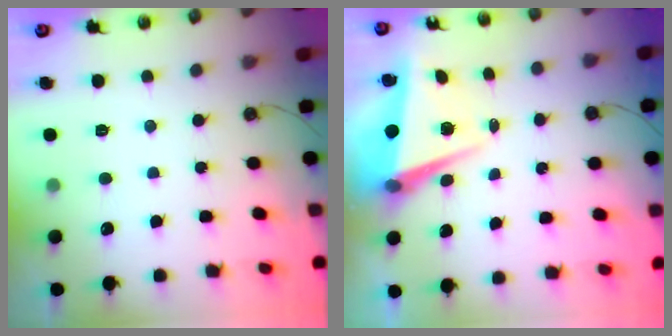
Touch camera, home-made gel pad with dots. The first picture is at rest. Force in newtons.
{"total": 7.5, "press": 7.2, "slide": 2.2}